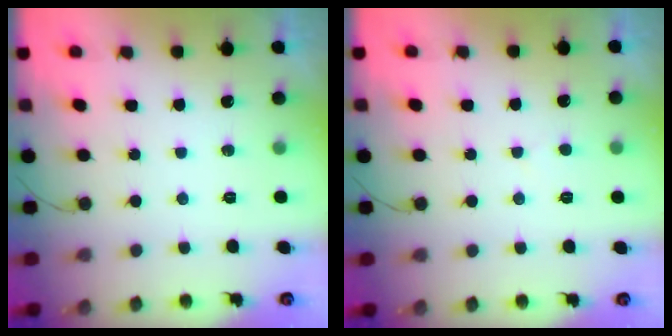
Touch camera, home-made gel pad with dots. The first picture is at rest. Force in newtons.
{"total": 2.7, "press": 2.7, "slide": 0.2}